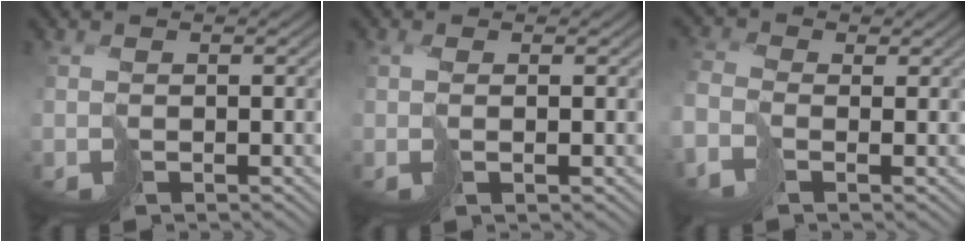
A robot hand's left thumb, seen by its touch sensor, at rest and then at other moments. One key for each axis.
{"total": 1.9, "fx": 0.0, "fy": 0.3, "fz": 1.9, "tx": -0.041, "ty": -0.002, "tz": -0.001}
{"total": 3.9, "fx": -1.6, "fy": 2.2, "fz": 2.7, "tx": -0.081, "ty": -0.007, "tz": -0.048}